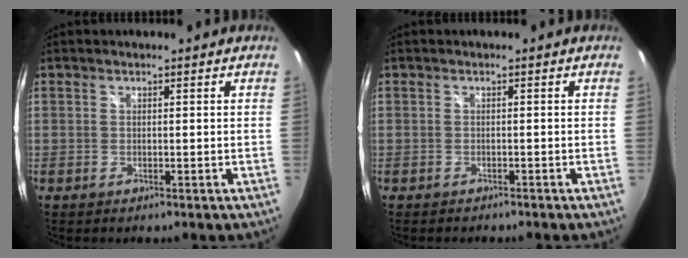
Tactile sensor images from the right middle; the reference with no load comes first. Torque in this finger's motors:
{"motor_torque": [-0.10, -0.10, 0.02, 0.00]}